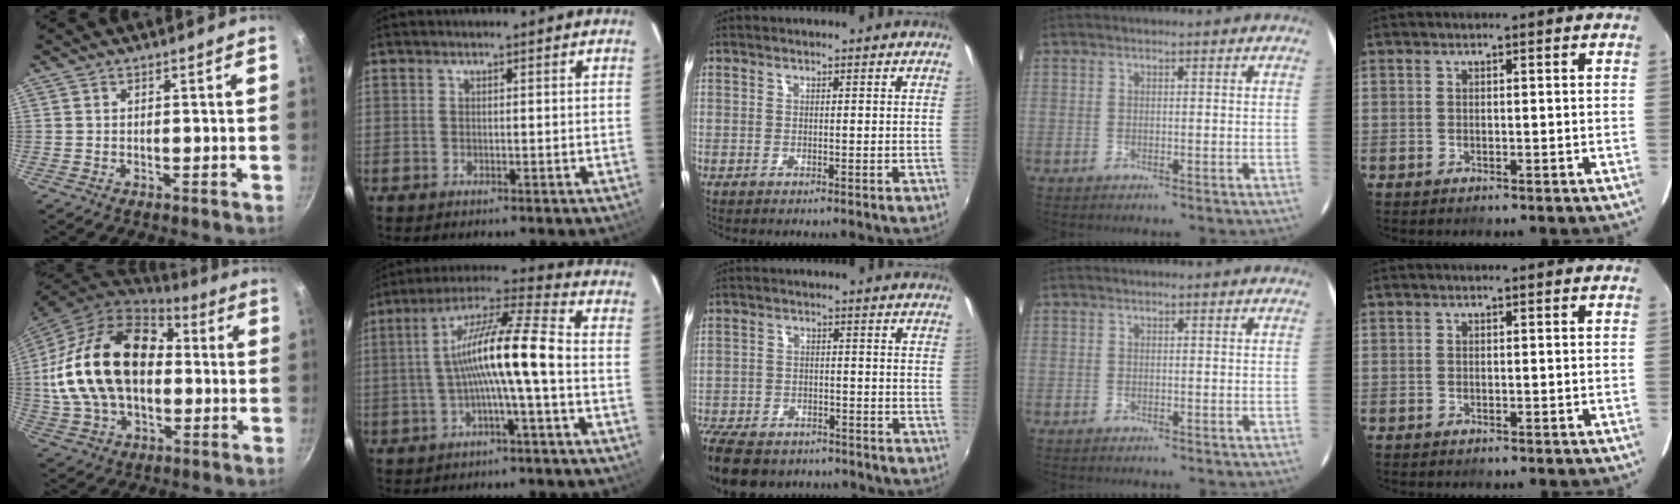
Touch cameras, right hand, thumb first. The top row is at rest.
{"thumb": {"total": 25.6, "force": [1.5, 16.9, 19.2], "torque": [-0.346, 0.039, 0.023]}, "index": {"total": 12.7, "force": [-1.7, 0.4, 12.6], "torque": [-0.232, 0.024, -0.034]}, "middle": {"total": 15.6, "force": [-12.0, 7.7, 6.4], "torque": [-0.176, -0.013, -0.193]}}